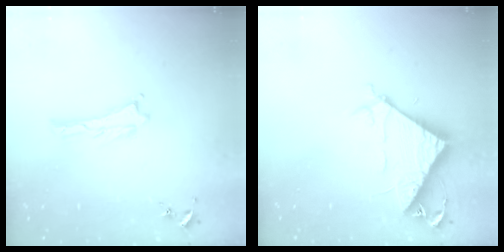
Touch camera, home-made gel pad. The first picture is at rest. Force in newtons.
{"total": 8.4, "press": 8.3, "slide": 0.7}